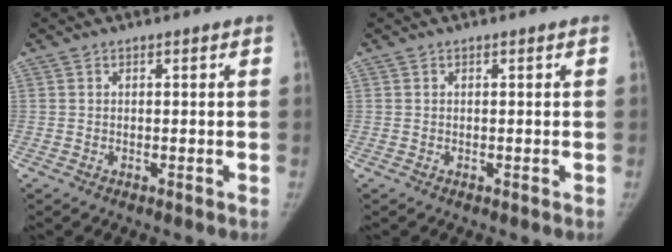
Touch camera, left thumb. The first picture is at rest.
{"total": 0.0}